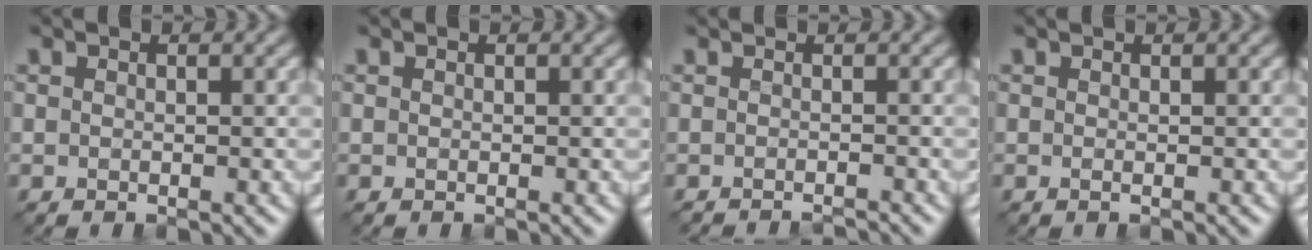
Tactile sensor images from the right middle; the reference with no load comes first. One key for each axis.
{"total": 0.0}
{"total": 1.9, "fx": -1.6, "fy": 0.3, "fz": 0.9, "tx": 0.006, "ty": -0.008, "tz": -0.024}
{"total": 0.7, "fx": 0.0, "fy": 0.3, "fz": 0.7, "tx": -0.008, "ty": -0.003, "tz": -0.004}